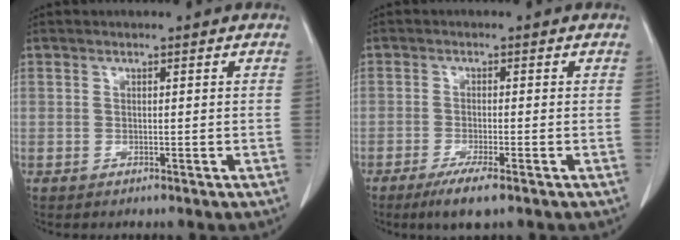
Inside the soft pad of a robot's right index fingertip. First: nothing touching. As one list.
[{"total": 4.5, "force": [-2.8, 0.3, 3.5], "torque": [-0.067, -0.012, -0.049]}]